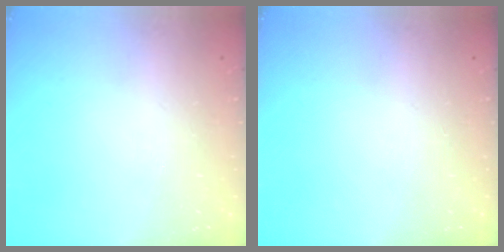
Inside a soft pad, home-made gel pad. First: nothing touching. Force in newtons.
{"total": 0.0}